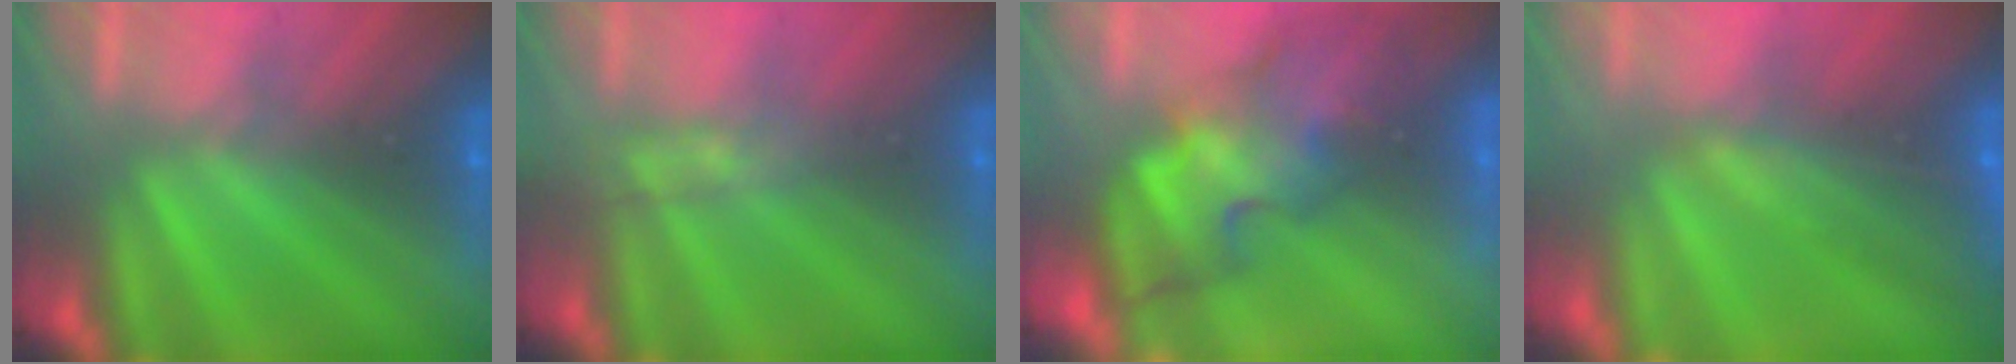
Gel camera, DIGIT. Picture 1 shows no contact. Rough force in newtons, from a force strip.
{"total": 2.7}
{"total": 3.5}
{"total": 7.5}